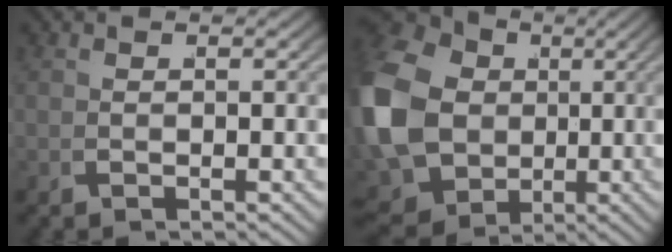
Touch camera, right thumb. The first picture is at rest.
{"total": 18.9, "force": [-0.3, 15.9, 10.2], "torque": [-0.277, -0.063, 0.013]}